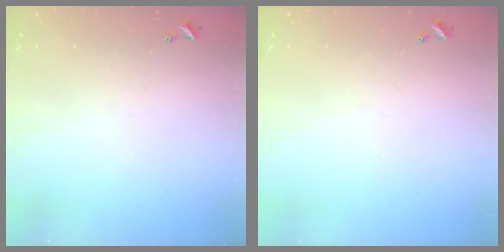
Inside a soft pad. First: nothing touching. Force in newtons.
{"total": 0.0}